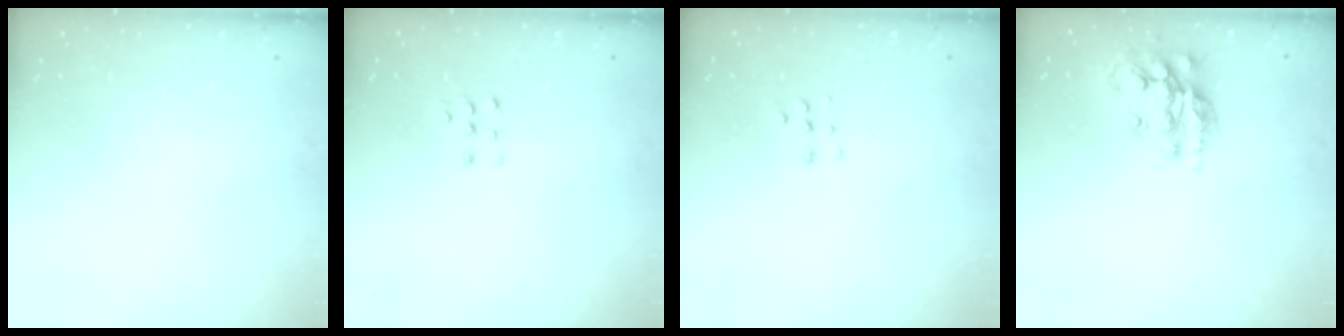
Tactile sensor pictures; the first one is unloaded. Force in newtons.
{"total": 3.3, "press": 3.3, "slide": 0.5}
{"total": 6.2, "press": 6.1, "slide": 0.7}
{"total": 15.7, "press": 15.7, "slide": 1.2}